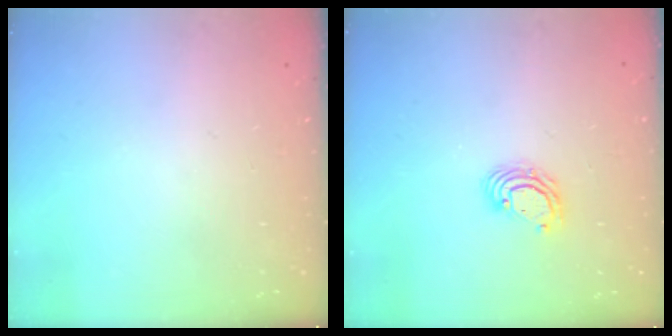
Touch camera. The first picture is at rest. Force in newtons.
{"total": 5.1, "press": 5.1, "slide": 0.2}